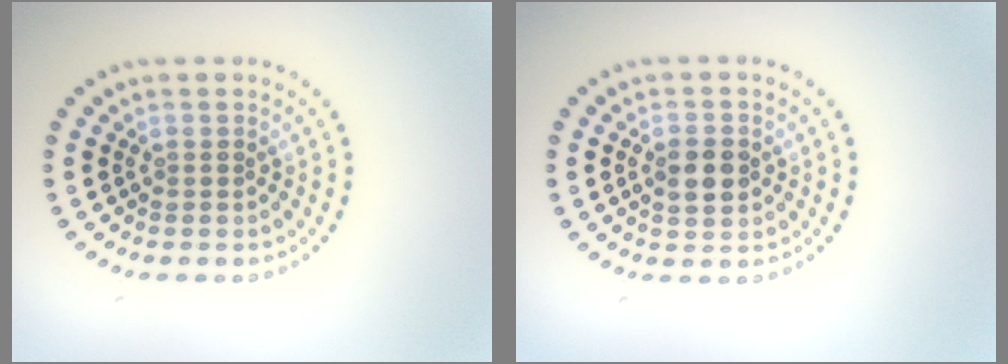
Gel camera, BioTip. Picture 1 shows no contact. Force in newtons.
{"total": 2.7, "press": 2.7, "slide": 0.0}